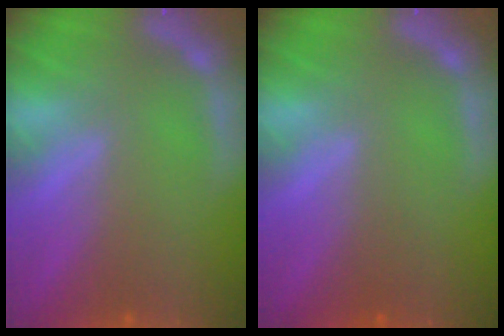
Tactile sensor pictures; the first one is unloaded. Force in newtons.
{"total": 0.9}